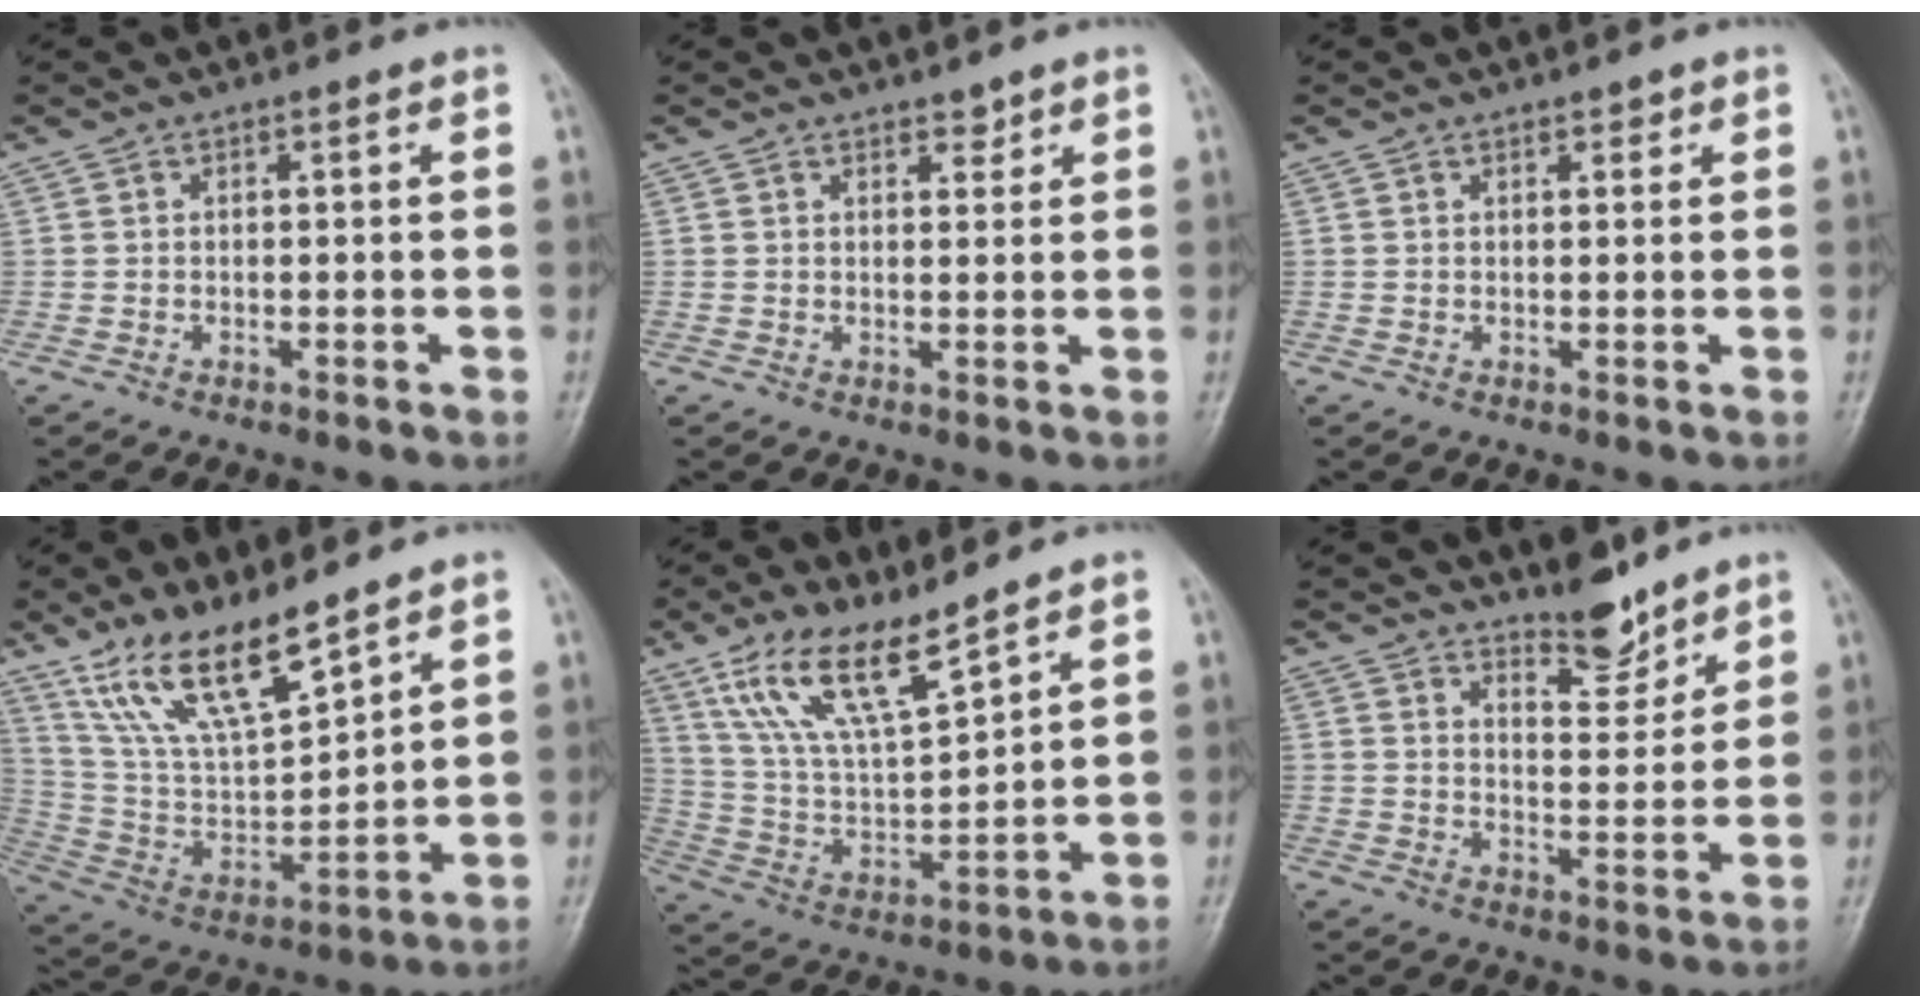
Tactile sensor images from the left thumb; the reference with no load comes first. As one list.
[{"total": 1.7, "force": [1.4, 0.8, 0.6], "torque": [0.003, -0.011, 0.021]}, {"total": 1.2, "force": [0.9, 0.5, 0.5], "torque": [-0.002, -0.005, 0.012]}, {"total": 16.0, "force": [11.8, 4.5, 9.9], "torque": [-0.161, -0.056, 0.240]}, {"total": 14.3, "force": [10.0, 3.8, 9.4], "torque": [-0.164, -0.050, 0.210]}, {"total": 5.6, "force": [4.7, 2.3, 2.0], "torque": [-0.008, -0.040, 0.076]}]